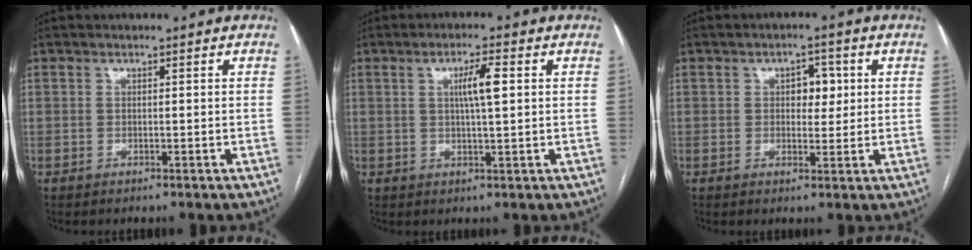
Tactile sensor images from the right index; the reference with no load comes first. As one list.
[{"total": 4.6, "force": [1.1, 0.2, 4.5], "torque": [-0.079, 0.002, 0.018]}, {"total": 3.8, "force": [0.8, 2.3, 3.0], "torque": [-0.038, 0.010, 0.013]}]